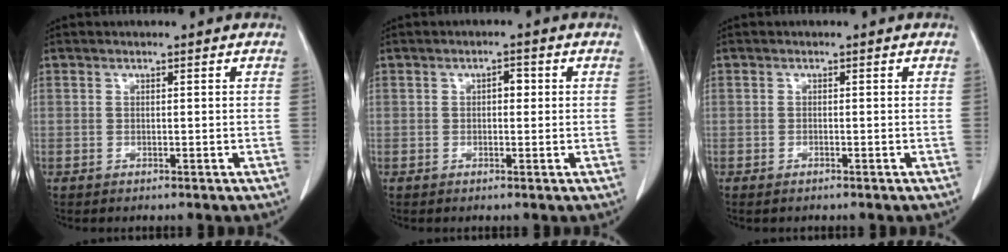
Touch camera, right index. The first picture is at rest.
{"total": 1.7, "force": [0.2, 0.9, 1.4], "torque": [-0.017, 0.007, 0.001]}
{"total": 0.7, "force": [-0.6, 0.2, 0.4], "torque": [-0.013, -0.002, -0.006]}